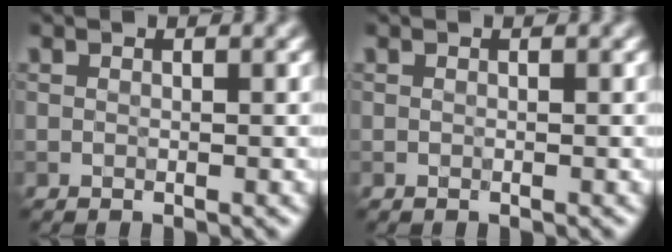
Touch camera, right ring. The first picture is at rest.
{"total": 0.0}